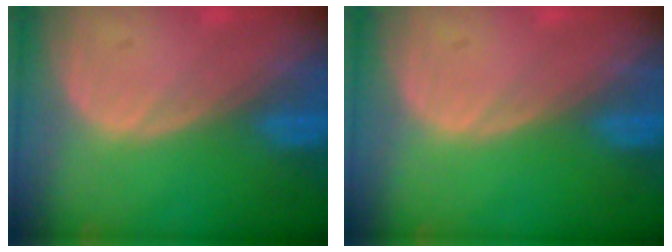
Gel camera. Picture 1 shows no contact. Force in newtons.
{"total": 0.0}